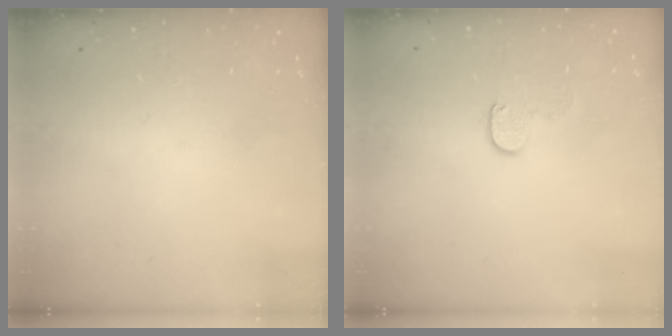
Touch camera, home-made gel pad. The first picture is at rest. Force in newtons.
{"total": 4.5, "press": 4.5, "slide": 0.5}